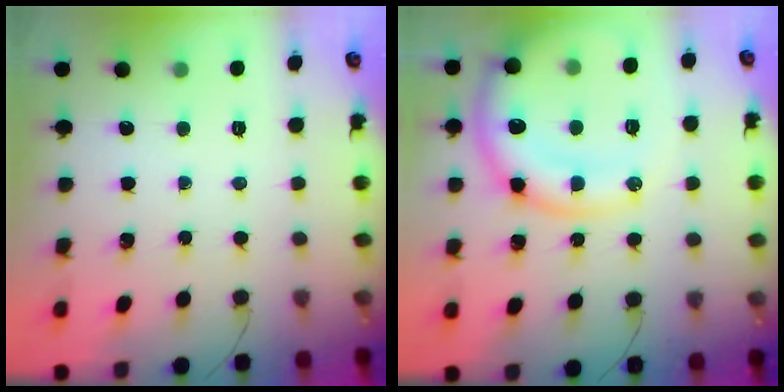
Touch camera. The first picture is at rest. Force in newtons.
{"total": 17.1, "press": 16.9, "slide": 2.7}